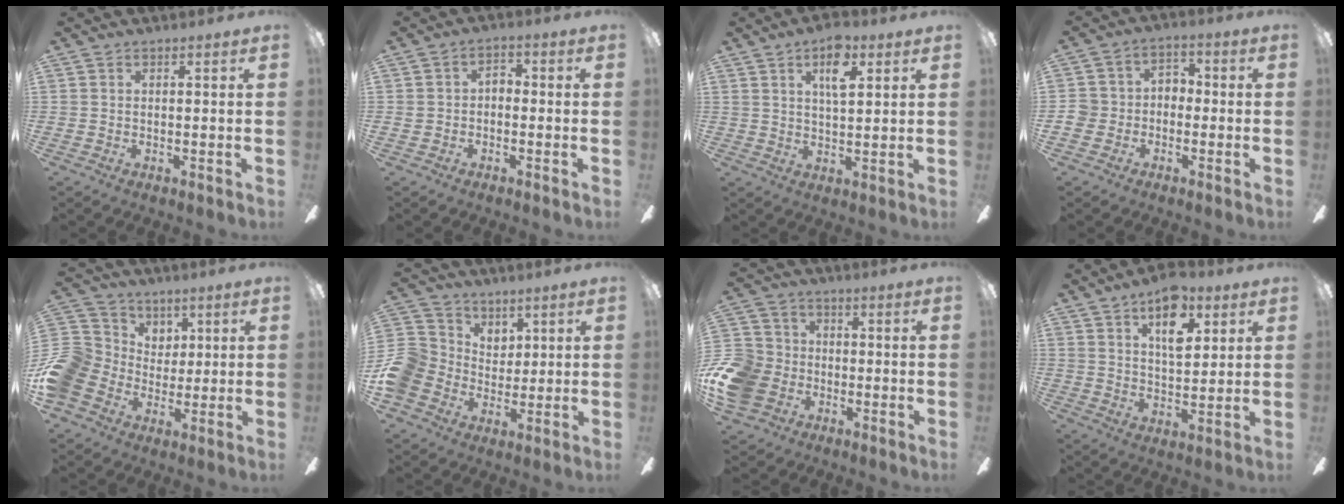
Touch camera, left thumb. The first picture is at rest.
{"total": 3.6, "force": [-1.5, 2.7, 1.7], "torque": [-0.031, 0.015, -0.031]}
{"total": 8.0, "force": [4.2, 3.5, 5.9], "torque": [-0.085, -0.007, 0.066]}
{"total": 5.8, "force": [-2.8, 4.9, 1.5], "torque": [-0.044, 0.029, -0.055]}
{"total": 13.6, "force": [-1.1, 12.5, 5.1], "torque": [-0.124, 0.020, -0.016]}
{"total": 10.1, "force": [0.7, 9.6, 3.1], "torque": [-0.101, 0.007, 0.016]}
{"total": 13.4, "force": [-5.0, 10.7, 6.2], "torque": [-0.144, 0.043, -0.089]}
{"total": 11.4, "force": [6.2, 5.8, 7.7], "torque": [-0.105, -0.018, 0.104]}